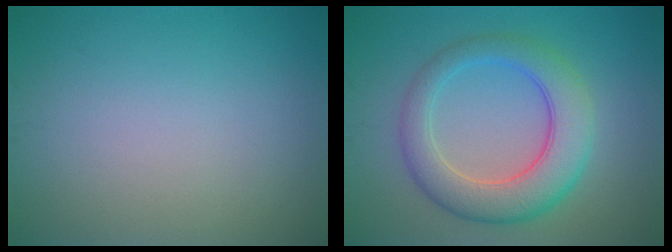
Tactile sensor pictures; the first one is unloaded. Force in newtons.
{"total": 6.5, "press": 6.5, "slide": 0.1}